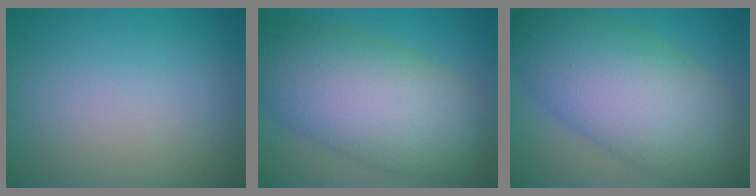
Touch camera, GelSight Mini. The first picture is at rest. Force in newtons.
{"total": 11.8, "press": 11.8, "slide": 0.3}
{"total": 12.3, "press": 12.2, "slide": 0.4}